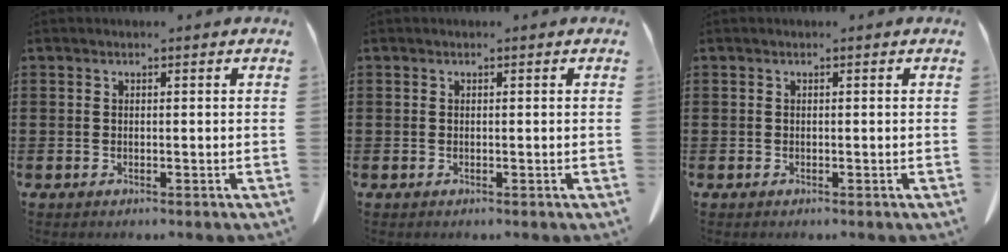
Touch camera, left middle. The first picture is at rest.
{"total": 0.0}
{"total": 0.0}